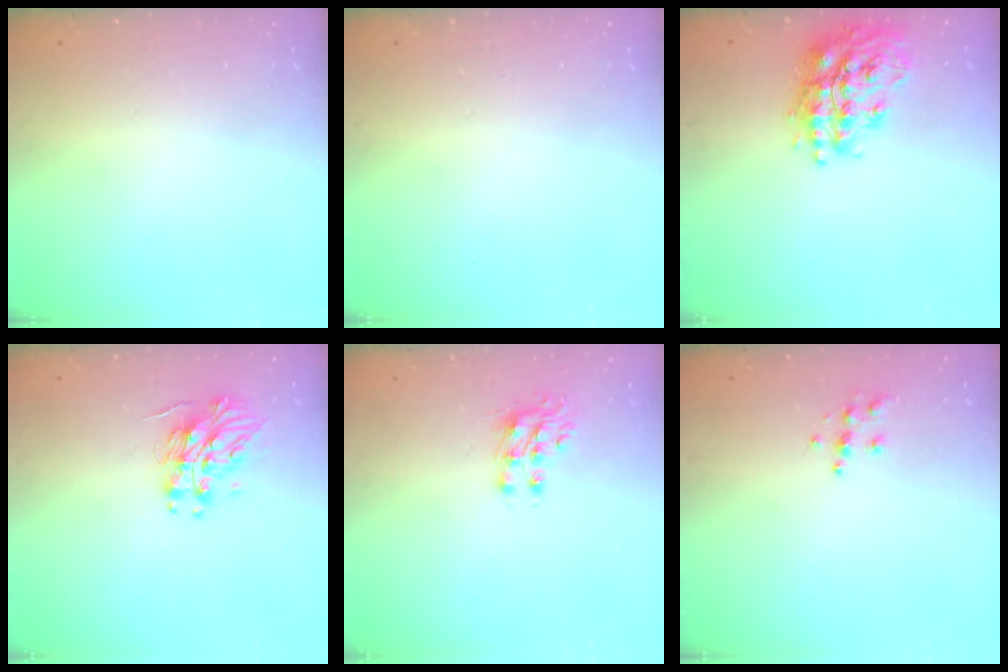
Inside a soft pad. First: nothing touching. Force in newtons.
{"total": 0.0}
{"total": 19.6, "press": 19.5, "slide": 1.5}
{"total": 12.2, "press": 12.1, "slide": 1.2}
{"total": 7.8, "press": 7.7, "slide": 0.8}
{"total": 5.9, "press": 5.9, "slide": 0.6}